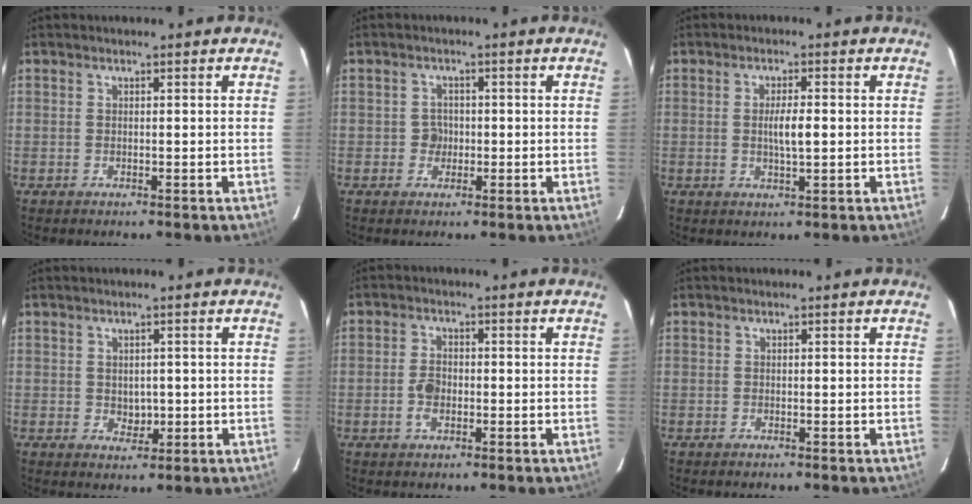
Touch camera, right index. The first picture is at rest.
{"total": 2.1, "force": [-0.4, 1.9, 0.8], "torque": [-0.008, 0.006, -0.006]}
{"total": 3.6, "force": [0.0, 0.5, 3.6], "torque": [-0.065, -0.002, 0.000]}
{"total": 2.5, "force": [-0.1, 1.8, 1.7], "torque": [-0.023, -0.001, 0.005]}
{"total": 3.2, "force": [-0.8, 1.7, 2.5], "torque": [-0.055, 0.002, -0.016]}
{"total": 0.0}